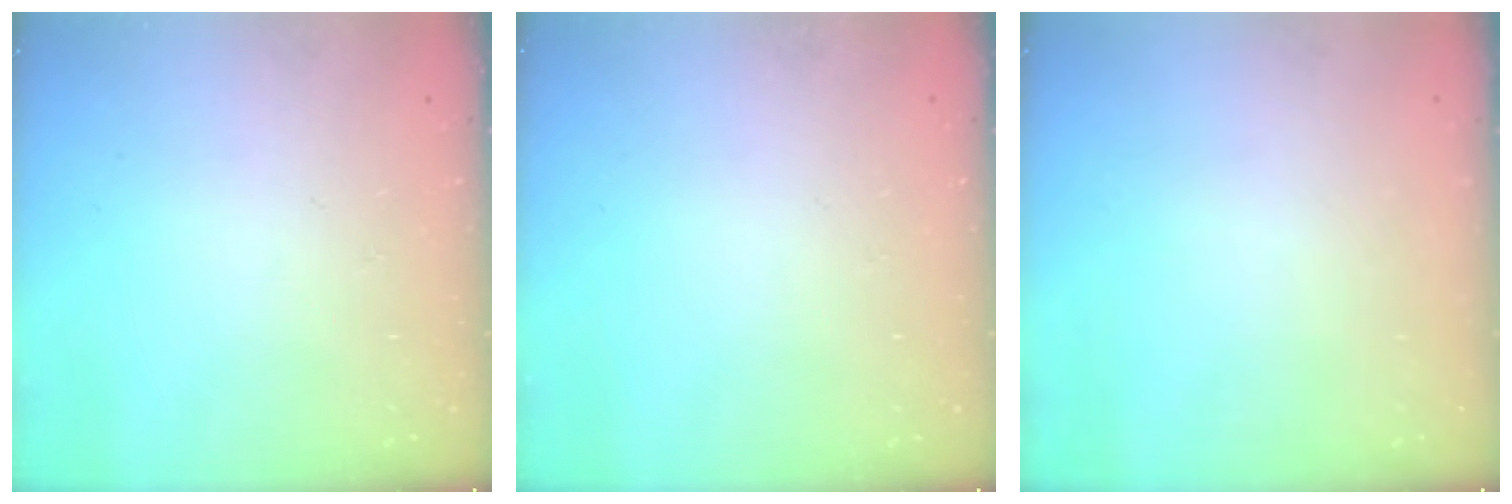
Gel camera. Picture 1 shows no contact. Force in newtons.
{"total": 0.0}
{"total": 0.0}